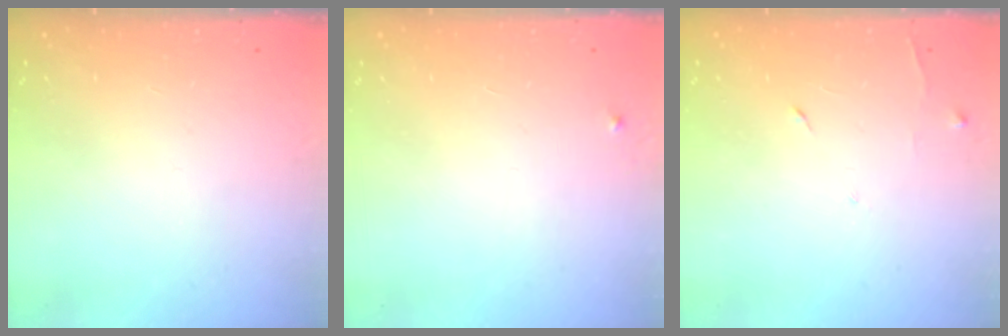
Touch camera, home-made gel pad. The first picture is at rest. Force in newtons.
{"total": 2.7, "press": 2.7, "slide": 0.2}
{"total": 5.1, "press": 5.1, "slide": 0.8}